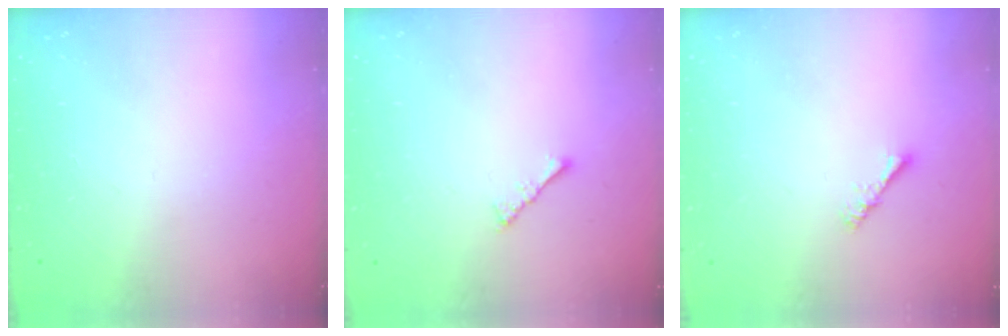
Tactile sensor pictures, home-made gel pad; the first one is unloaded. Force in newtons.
{"total": 2.2, "press": 2.1, "slide": 0.5}
{"total": 2.4, "press": 2.4, "slide": 0.3}